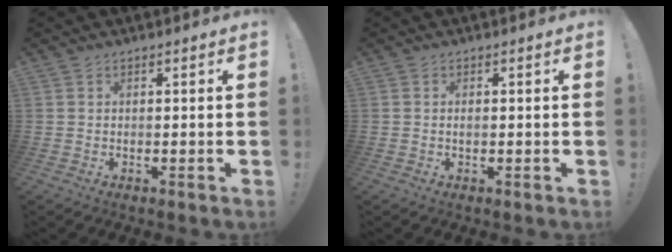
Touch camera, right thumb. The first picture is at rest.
{"total": 0.5, "force": [-0.1, 0.3, 0.4], "torque": [-0.012, 0.003, -0.002]}